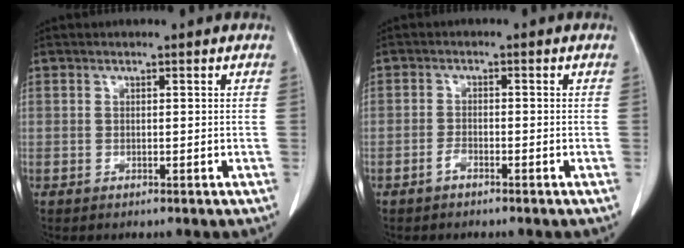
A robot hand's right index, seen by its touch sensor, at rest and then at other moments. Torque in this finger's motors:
{"motor_torque": [0.07, -0.01, -0.02, 0.02]}